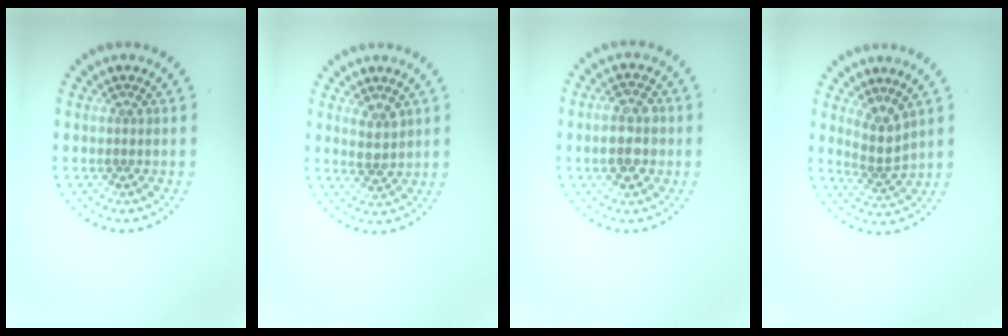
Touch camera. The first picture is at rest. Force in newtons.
{"total": 1.7, "press": 1.7, "slide": 0.4}
{"total": 3.4, "press": 3.3, "slide": 0.6}
{"total": 2.5, "press": 1.8, "slide": 1.7}